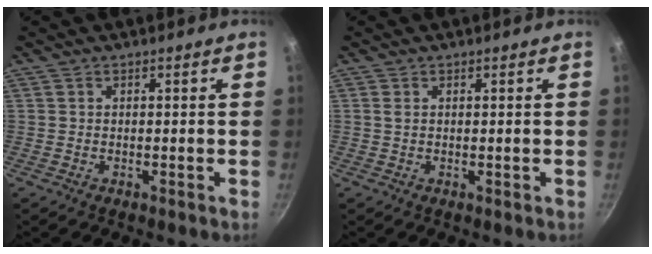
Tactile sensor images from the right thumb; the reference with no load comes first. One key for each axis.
{"total": 0.9, "fx": 0.3, "fy": 0.4, "fz": 0.7, "tx": -0.014, "ty": 0.000, "tz": 0.004}